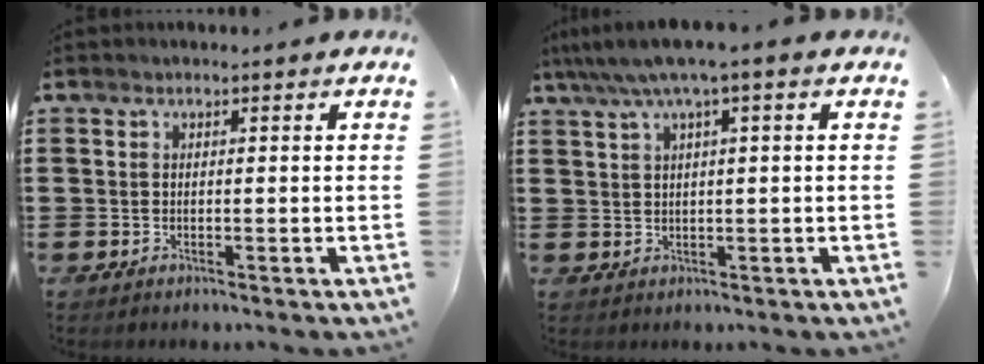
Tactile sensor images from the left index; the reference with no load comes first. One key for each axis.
{"total": 3.8, "fx": 1.7, "fy": 0.0, "fz": 3.4, "tx": -0.069, "ty": 0.000, "tz": 0.028}